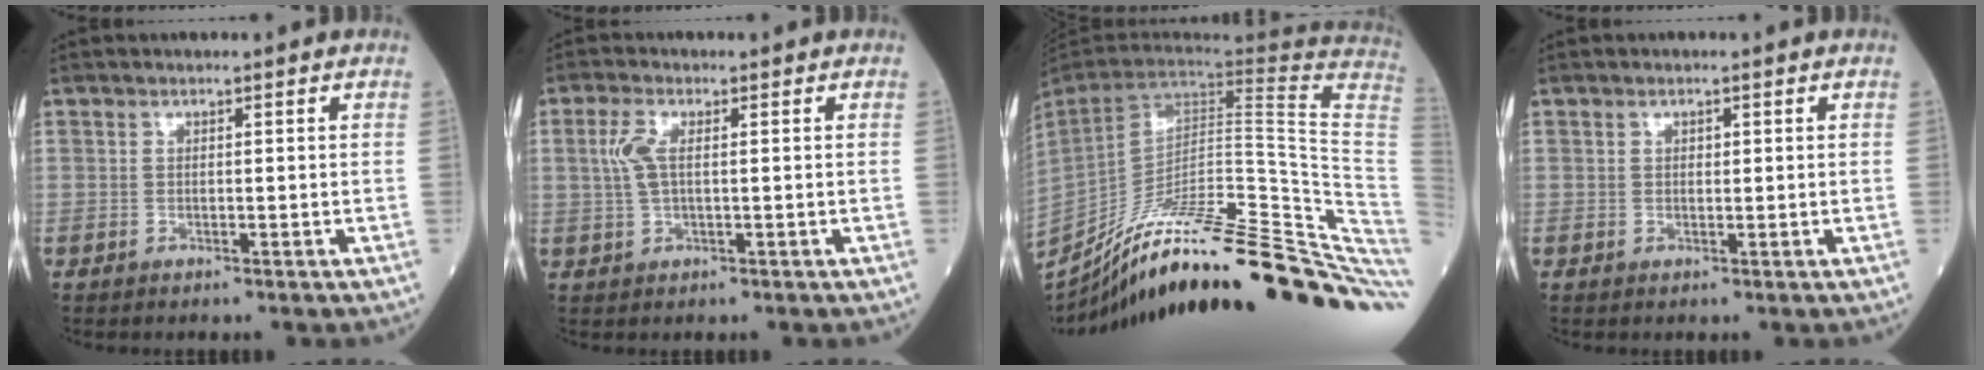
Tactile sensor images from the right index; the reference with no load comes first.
{"total": 3.6, "force": [0.7, 1.3, 3.3], "torque": [-0.087, 0.008, 0.014]}
{"total": 37.3, "force": [-28.0, 2.4, 24.5], "torque": [-0.252, -0.043, -0.399]}
{"total": 0.7, "force": [0.2, 0.5, 0.4], "torque": [-0.004, 0.000, 0.004]}